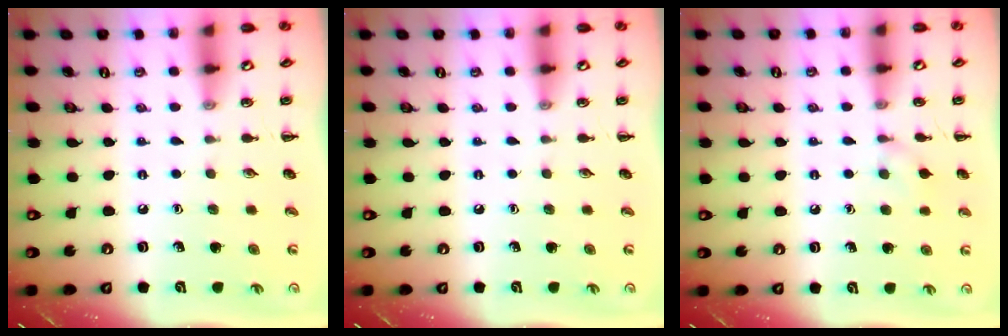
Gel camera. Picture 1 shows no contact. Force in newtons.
{"total": 0.0}
{"total": 6.4, "press": 6.1, "slide": 1.9}